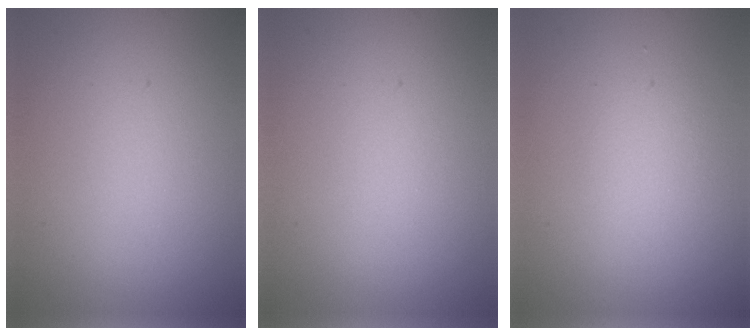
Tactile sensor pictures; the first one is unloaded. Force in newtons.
{"total": 0.0}
{"total": 1.4, "press": 1.4, "slide": 0.1}